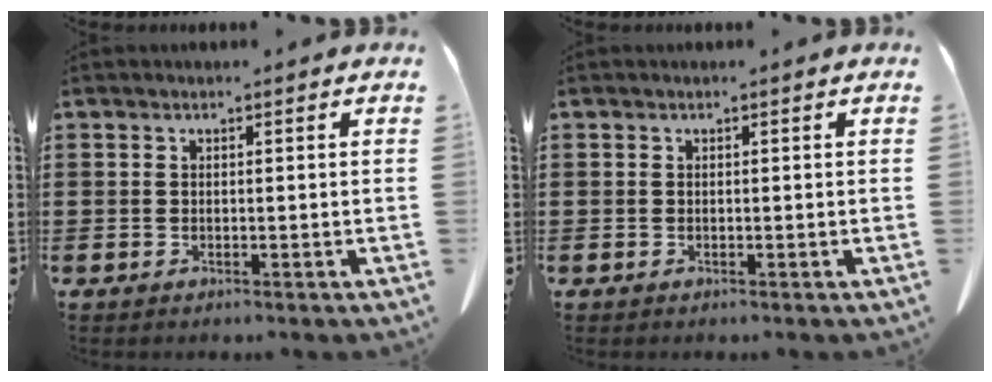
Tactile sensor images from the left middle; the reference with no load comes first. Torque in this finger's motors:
{"motor_torque": [-0.36, -0.36, 0.02, 0.01]}